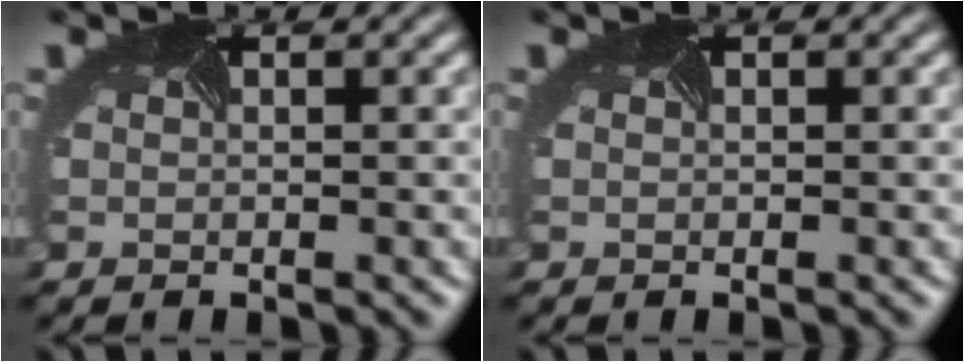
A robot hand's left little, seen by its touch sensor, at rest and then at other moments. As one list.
[{"total": 0.0}]